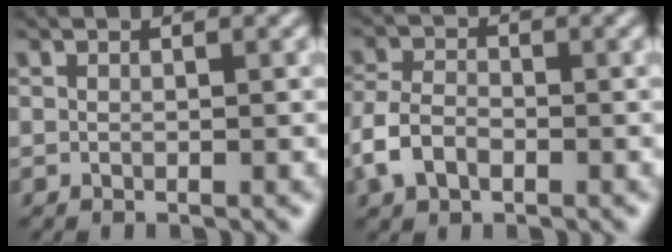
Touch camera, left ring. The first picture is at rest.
{"total": 3.6, "force": [-1.5, 2.3, 2.2], "torque": [-0.050, 0.002, -0.038]}